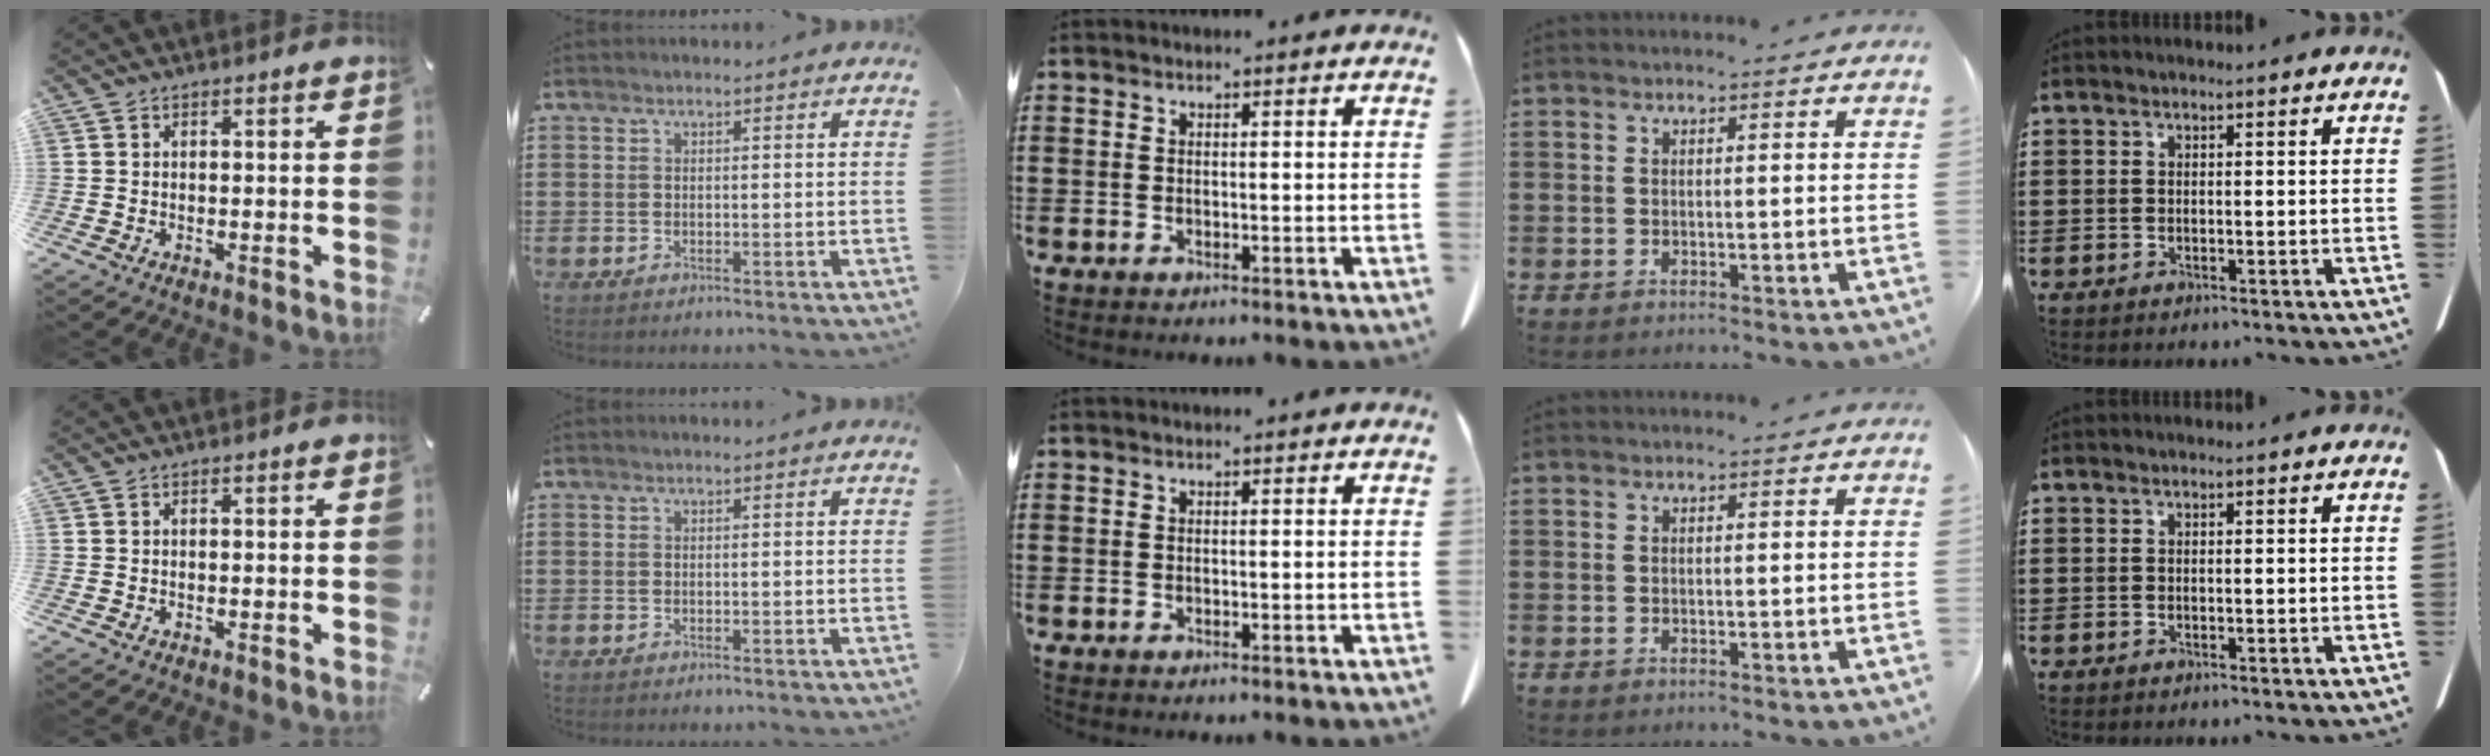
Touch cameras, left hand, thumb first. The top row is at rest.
{}